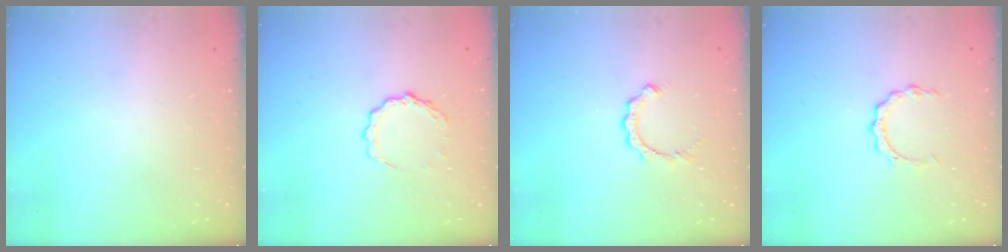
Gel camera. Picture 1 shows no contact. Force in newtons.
{"total": 6.8, "press": 6.8, "slide": 0.4}
{"total": 2.3, "press": 2.3, "slide": 0.3}
{"total": 3.2, "press": 3.2, "slide": 0.3}